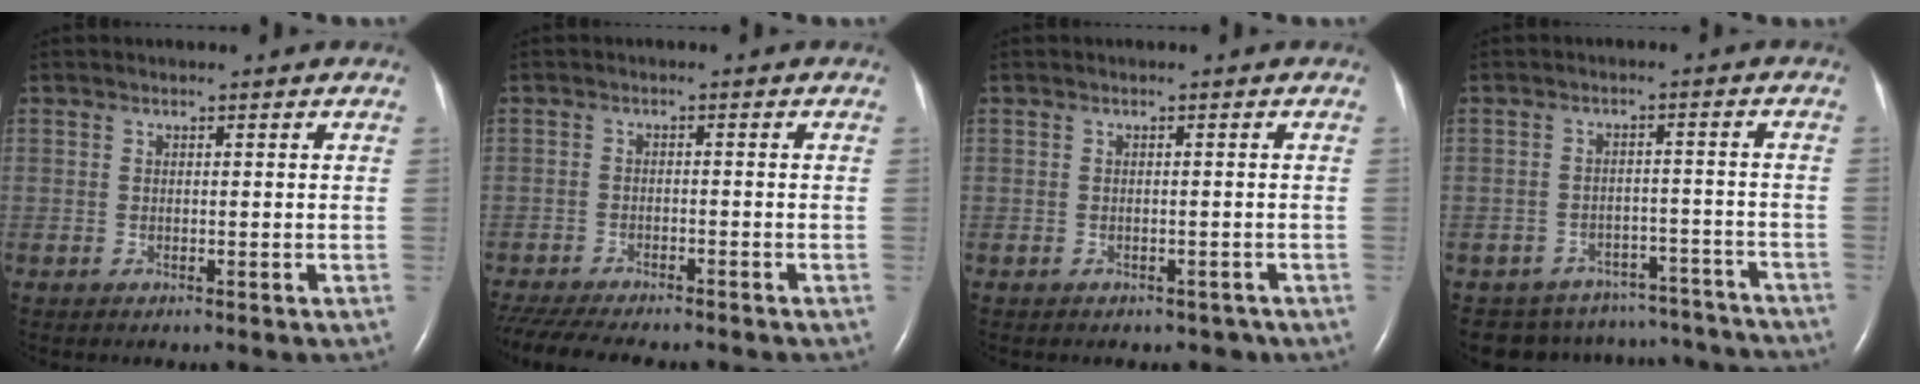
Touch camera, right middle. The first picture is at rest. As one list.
[{"total": 13.2, "force": [-11.4, 2.8, 6.0], "torque": [-0.119, -0.017, -0.165]}, {"total": 2.5, "force": [-1.9, 1.6, 0.3], "torque": [0.000, 0.006, -0.025]}, {"total": 14.7, "force": [-13.7, 5.0, 1.1], "torque": [-0.013, 0.030, -0.156]}]